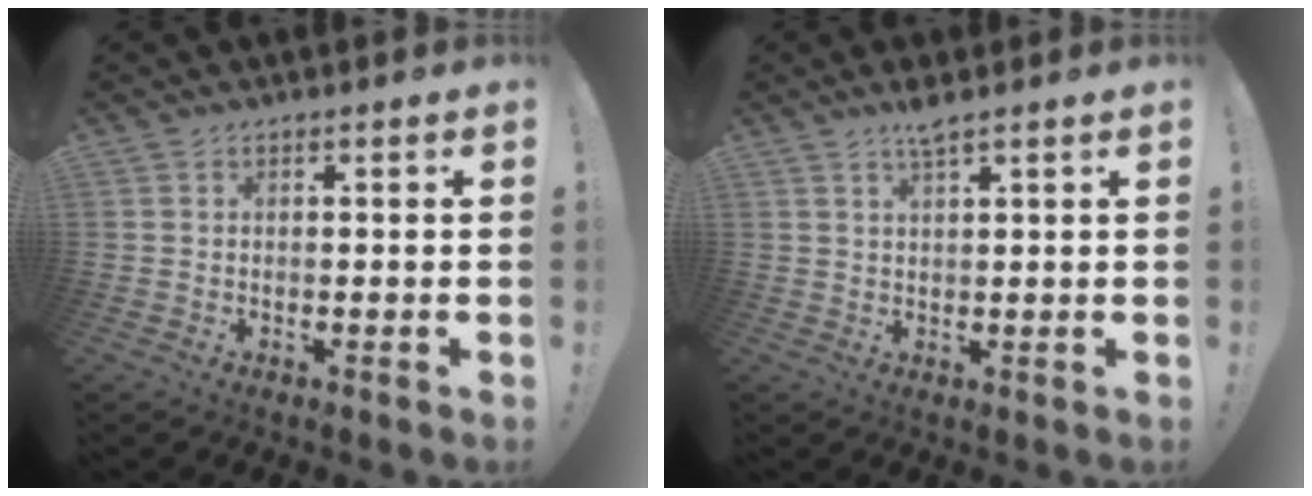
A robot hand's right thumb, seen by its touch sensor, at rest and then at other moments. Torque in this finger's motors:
{"motor_torque": [-0.51, 0.37, -0.03, 0.07, 0.00]}